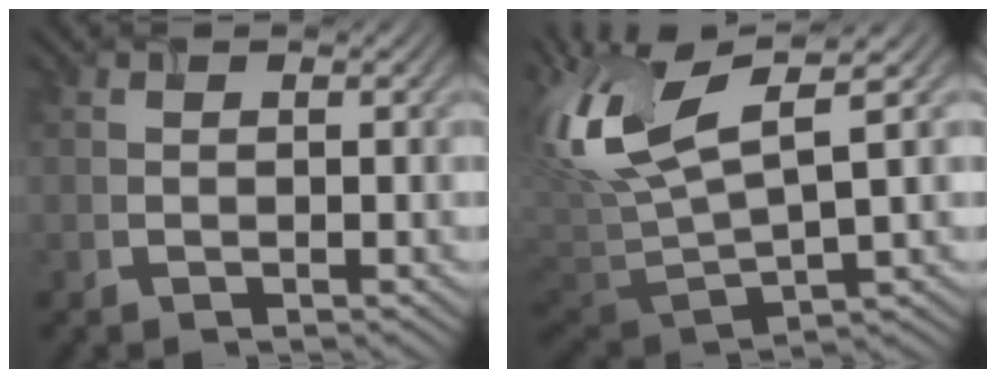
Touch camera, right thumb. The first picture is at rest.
{"total": 13.6, "force": [3.6, 4.9, 12.1], "torque": [-0.294, 0.010, 0.069]}